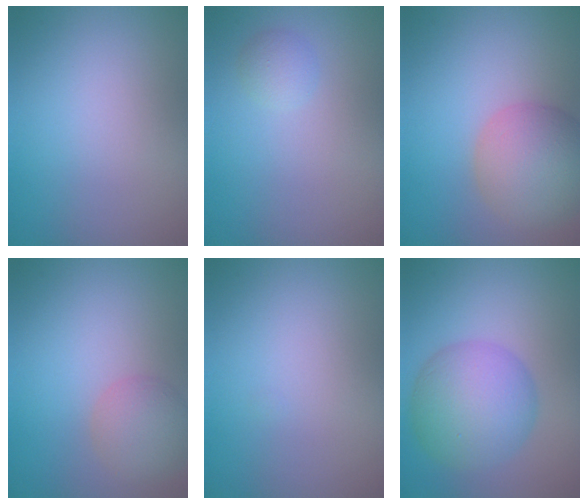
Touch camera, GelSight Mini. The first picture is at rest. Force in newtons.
{"total": 1.2, "press": 1.2, "slide": 0.1}
{"total": 6.8, "press": 6.8, "slide": 0.2}
{"total": 3.7, "press": 3.6, "slide": 0.2}
{"total": 0.0}
{"total": 7.5, "press": 7.5, "slide": 0.2}